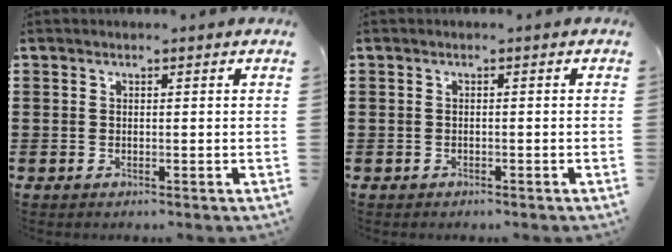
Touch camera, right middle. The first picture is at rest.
{"total": 0.5, "force": [-0.5, 0.2, 0.1], "torque": [-0.004, 0.001, -0.010]}